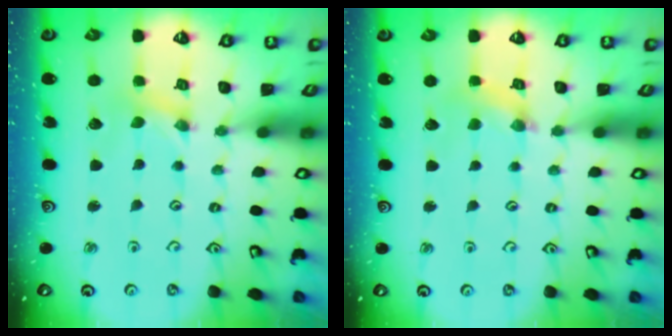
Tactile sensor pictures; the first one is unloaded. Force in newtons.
{"total": 3.0, "press": 3.0, "slide": 0.3}